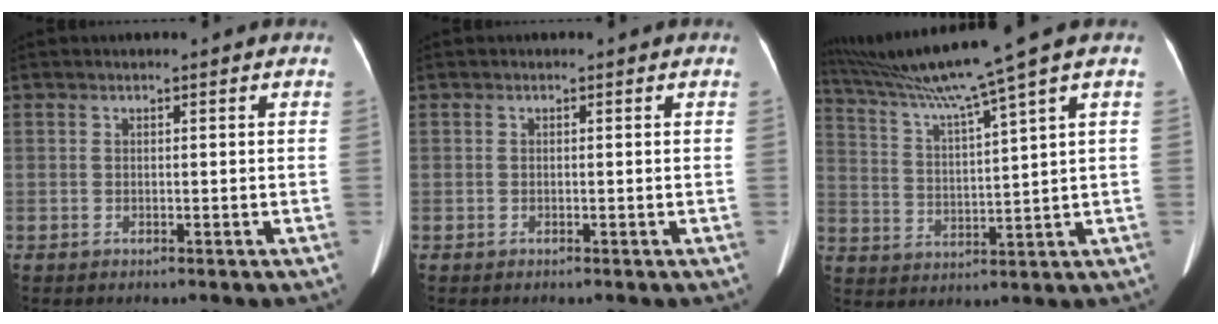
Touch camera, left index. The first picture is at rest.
{"total": 0.0}
{"total": 12.2, "force": [9.5, -3.3, 6.9], "torque": [-0.124, -0.005, 0.170]}